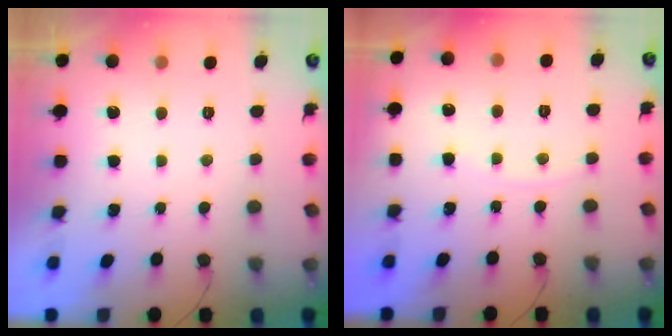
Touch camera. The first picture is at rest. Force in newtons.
{"total": 4.0, "press": 4.0, "slide": 0.5}